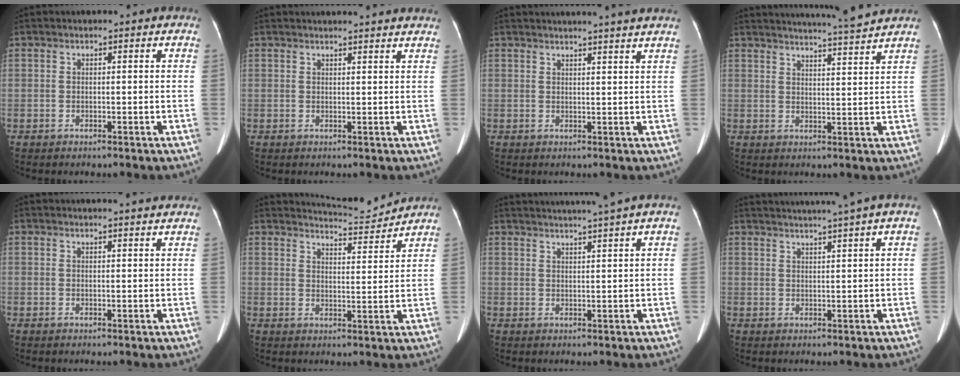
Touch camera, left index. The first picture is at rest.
{"total": 9.2, "force": [8.8, 0.3, 2.7], "torque": [-0.030, 0.016, 0.083]}
{"total": 8.5, "force": [7.7, -1.2, 3.3], "torque": [-0.040, 0.007, 0.075]}
{"total": 10.5, "force": [9.8, -1.6, 3.2], "torque": [-0.055, -0.013, 0.131]}
{"total": 4.7, "force": [4.4, -0.4, 1.6], "torque": [-0.022, 0.011, 0.042]}
{"total": 6.2, "force": [6.1, -0.9, -0.4], "torque": [-0.010, -0.011, 0.095]}
{"total": 8.5, "force": [7.4, -2.0, 3.7], "torque": [-0.053, 0.005, 0.097]}
{"total": 8.7, "force": [7.2, -2.0, 4.4], "torque": [-0.065, 0.008, 0.094]}